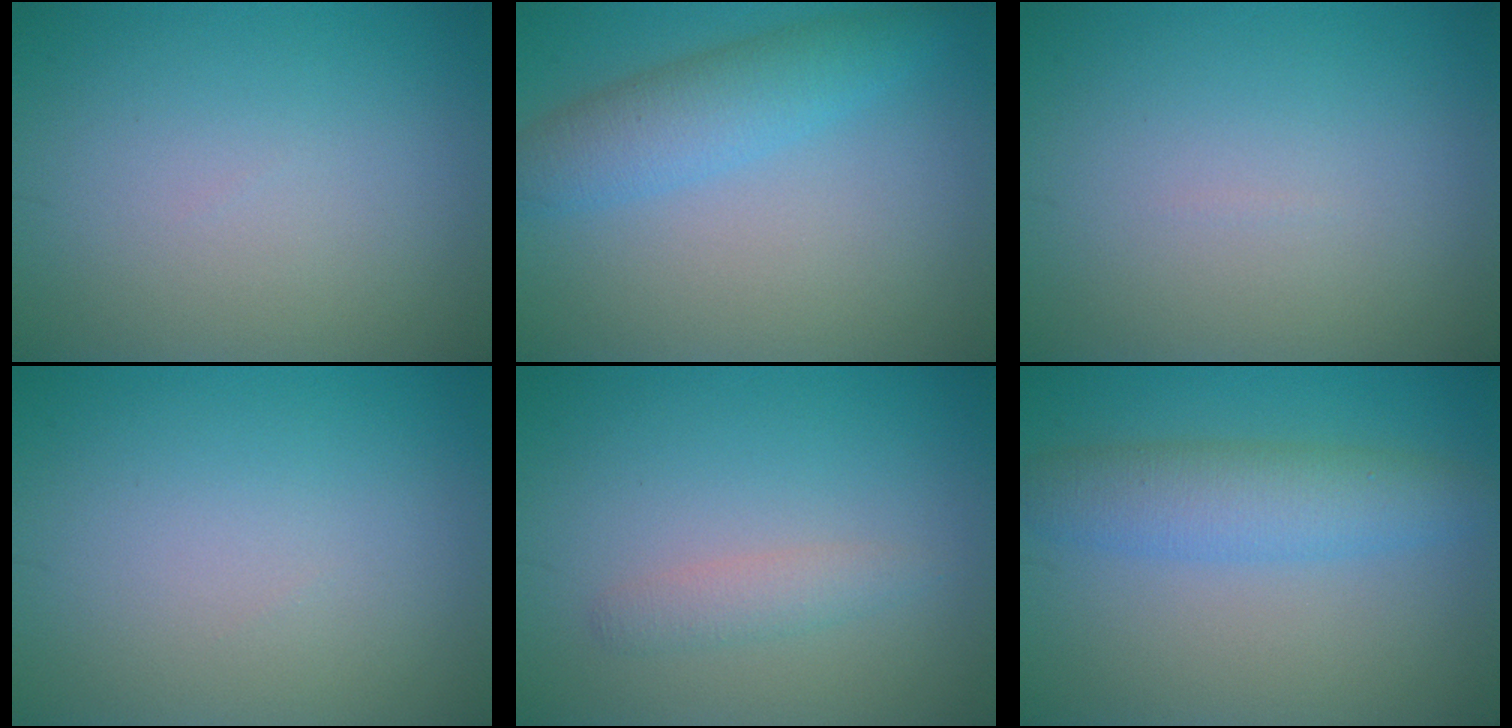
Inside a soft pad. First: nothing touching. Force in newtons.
{"total": 4.0, "press": 4.0, "slide": 0.1}
{"total": 0.0}
{"total": 0.0}
{"total": 1.6, "press": 1.6, "slide": 0.0}
{"total": 4.4, "press": 4.4, "slide": 0.1}